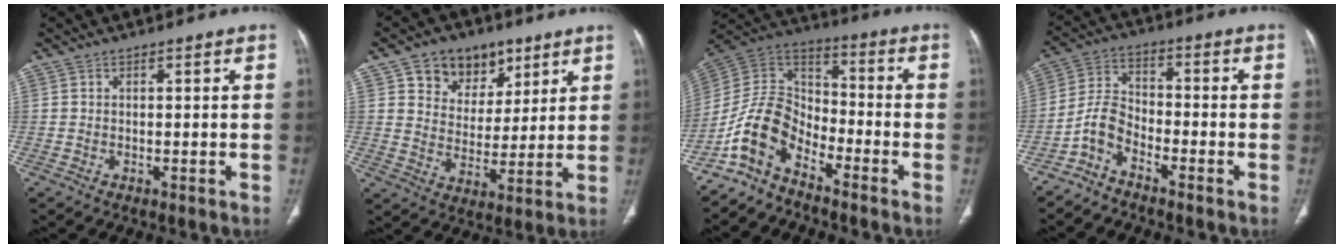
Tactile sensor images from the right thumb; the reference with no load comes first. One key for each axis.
{"total": 11.6, "fx": 6.5, "fy": 8.6, "fz": 4.1, "tx": -0.027, "ty": -0.026, "tz": 0.109}
{"total": 11.0, "fx": -7.3, "fy": 6.2, "fz": 5.3, "tx": -0.091, "ty": 0.080, "tz": -0.159}
{"total": 6.1, "fx": -4.3, "fy": 3.1, "fz": 2.9, "tx": -0.058, "ty": 0.043, "tz": -0.100}